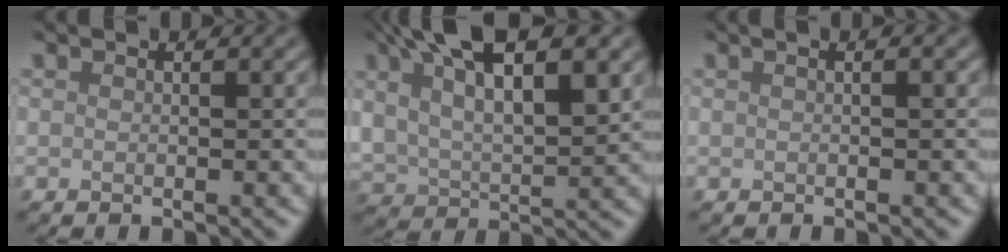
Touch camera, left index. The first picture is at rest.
{"total": 10.7, "force": [5.7, 4.3, 8.0], "torque": [-0.137, 0.022, 0.089]}
{"total": 1.3, "force": [0.5, 0.4, 1.1], "torque": [-0.016, 0.004, 0.002]}